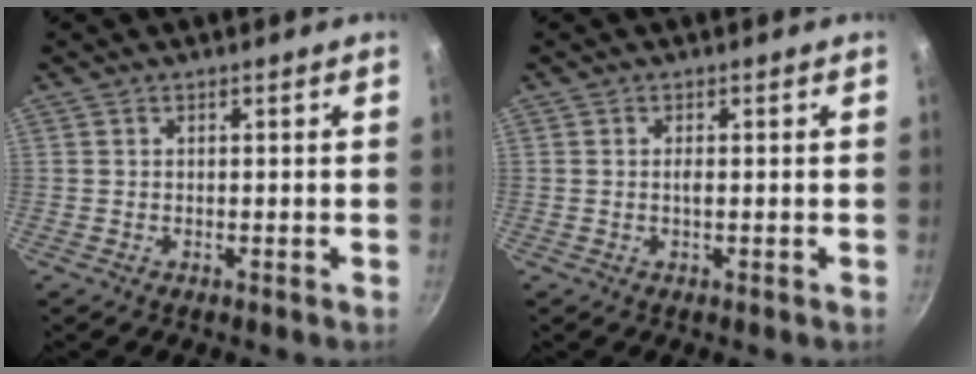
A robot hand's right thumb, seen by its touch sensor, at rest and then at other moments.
{"total": 1.0, "force": [0.0, 0.2, 1.0], "torque": [-0.020, 0.000, -0.001]}